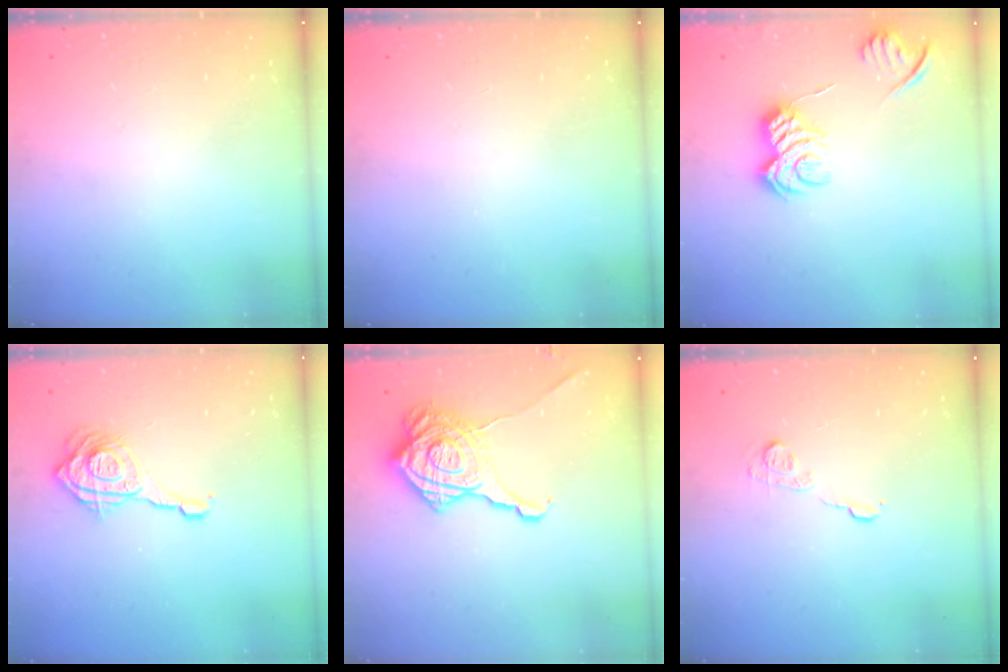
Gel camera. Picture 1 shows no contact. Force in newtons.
{"total": 0.0}
{"total": 9.7, "press": 9.7, "slide": 0.4}
{"total": 12.8, "press": 12.7, "slide": 1.4}
{"total": 22.9, "press": 22.9, "slide": 1.3}
{"total": 7.0, "press": 7.0, "slide": 0.4}